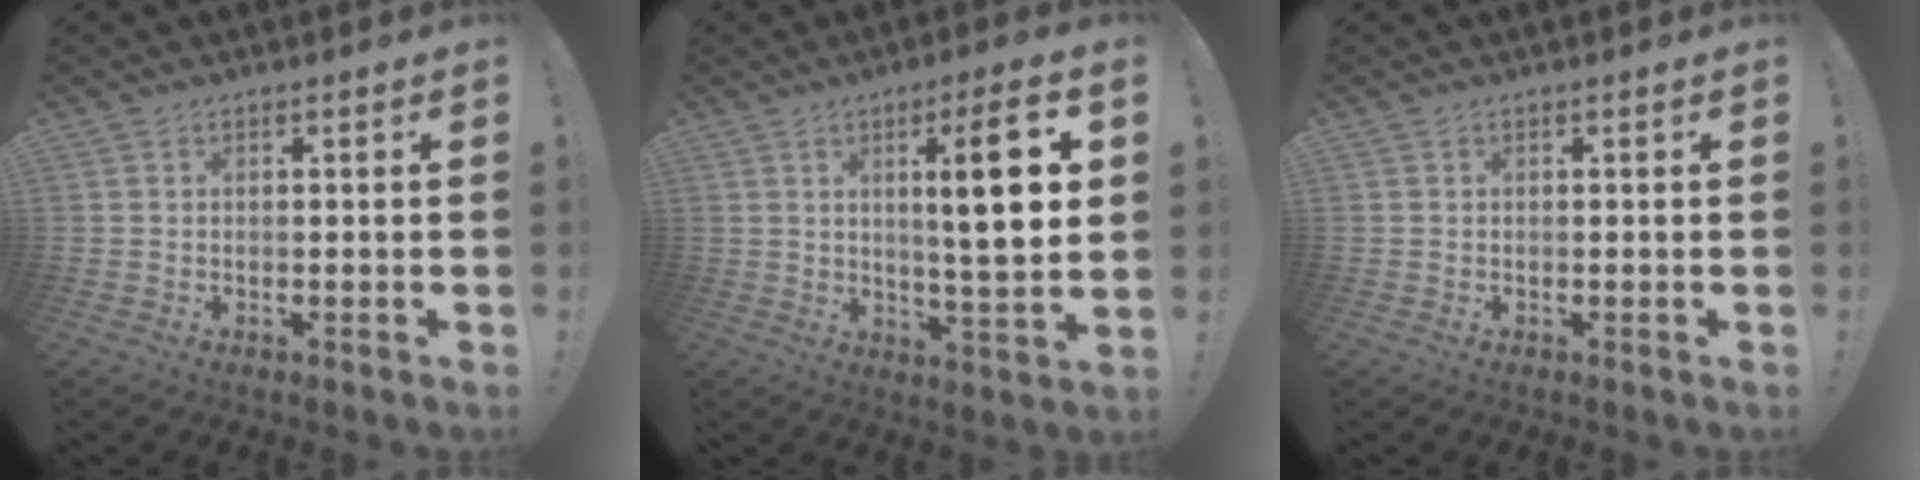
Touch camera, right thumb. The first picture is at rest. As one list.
[{"total": 14.2, "force": [3.8, 1.4, 13.6], "torque": [-0.200, -0.015, 0.042]}, {"total": 0.0}]